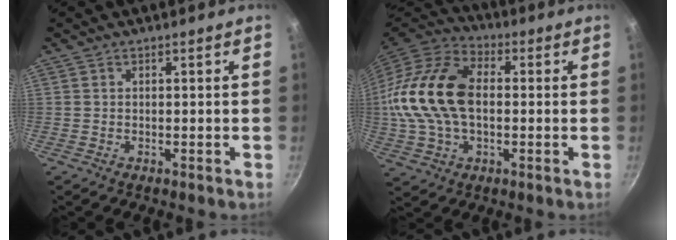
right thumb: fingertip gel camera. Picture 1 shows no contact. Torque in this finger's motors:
{"motor_torque": [1.36, 3.66, 2.11, -0.66, 0.27]}